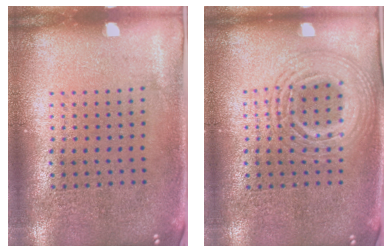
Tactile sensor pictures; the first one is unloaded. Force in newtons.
{"total": 2.6, "press": 2.6, "slide": 0.2}